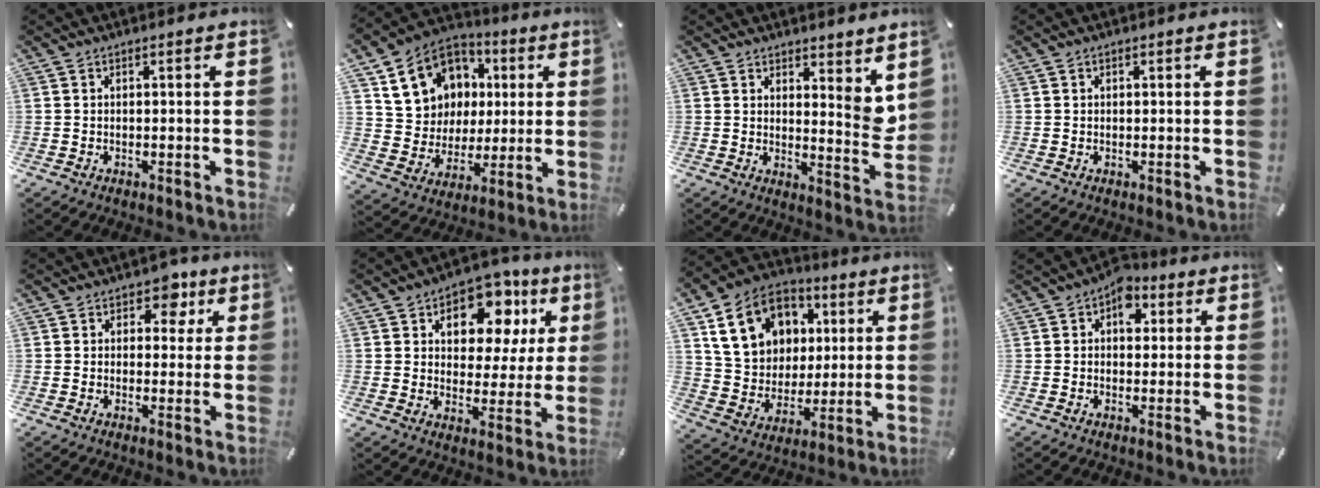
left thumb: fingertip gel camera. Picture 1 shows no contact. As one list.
[{"total": 15.5, "force": [5.1, 13.8, 5.0], "torque": [-0.091, -0.013, 0.109]}, {"total": 6.3, "force": [4.2, 2.8, 3.8], "torque": [-0.035, -0.046, 0.072]}, {"total": 0.6, "force": [0.1, 0.5, 0.1], "torque": [-0.002, 0.004, 0.002]}, {"total": 6.5, "force": [2.9, 4.9, 3.1], "torque": [-0.020, -0.011, 0.041]}, {"total": 13.7, "force": [7.3, 8.8, 7.6], "torque": [-0.110, -0.045, 0.127]}, {"total": 16.3, "force": [5.6, 13.7, 6.8], "torque": [-0.125, -0.009, 0.114]}, {"total": 6.6, "force": [1.9, 4.8, 4.1], "torque": [-0.046, -0.001, 0.027]}]